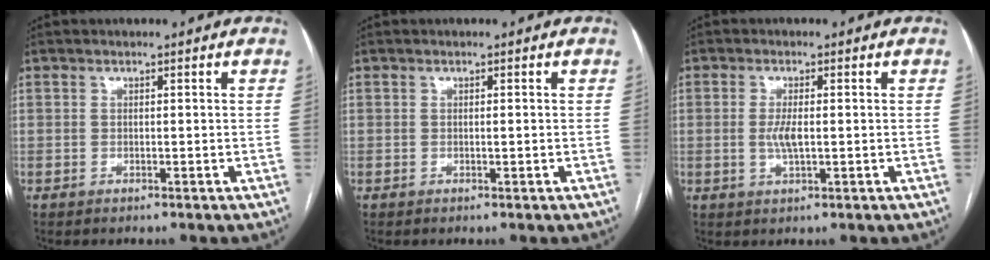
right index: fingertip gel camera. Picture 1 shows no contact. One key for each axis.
{"total": 0.0}
{"total": 3.2, "fx": -0.1, "fy": 0.8, "fz": 3.1, "tx": -0.066, "ty": -0.004, "tz": -0.001}